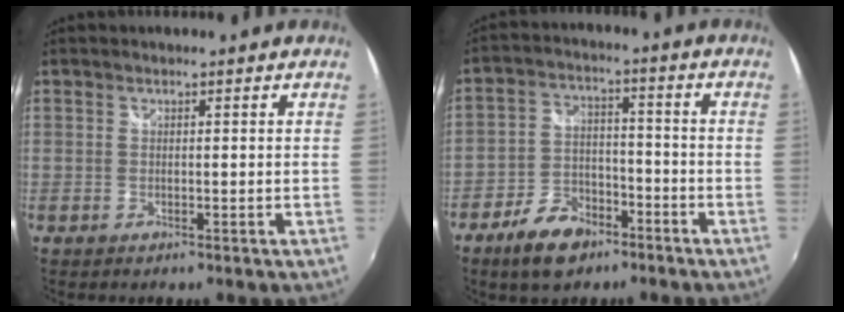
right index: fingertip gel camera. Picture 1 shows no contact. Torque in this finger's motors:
{"motor_torque": [0.81, -0.71, 0.33, 0.03]}